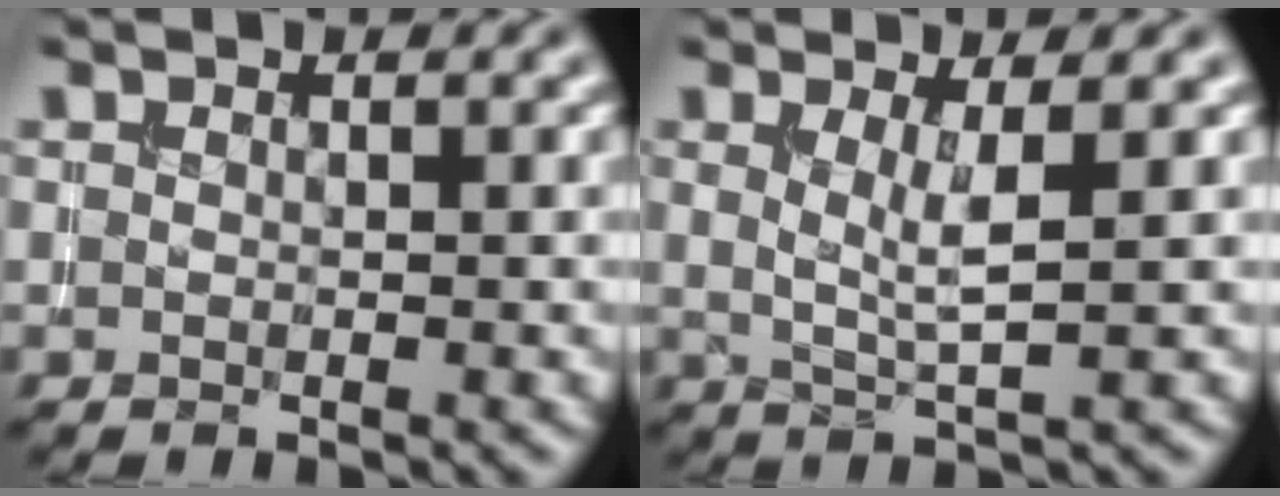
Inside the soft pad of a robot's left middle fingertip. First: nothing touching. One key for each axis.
{"total": 2.9, "fx": 0.7, "fy": 0.6, "fz": 2.7, "tx": -0.052, "ty": -0.007, "tz": 0.013}